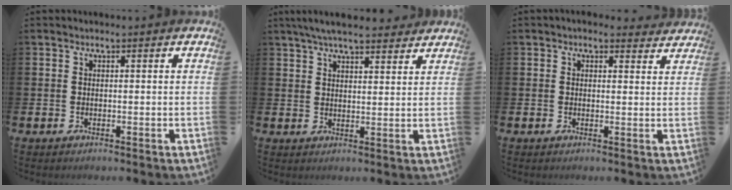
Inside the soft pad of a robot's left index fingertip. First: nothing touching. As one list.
[{"total": 5.6, "force": [5.2, 1.0, 2.0], "torque": [-0.050, -0.012, 0.094]}, {"total": 1.9, "force": [1.7, 0.8, 0.3], "torque": [-0.001, -0.005, 0.028]}]